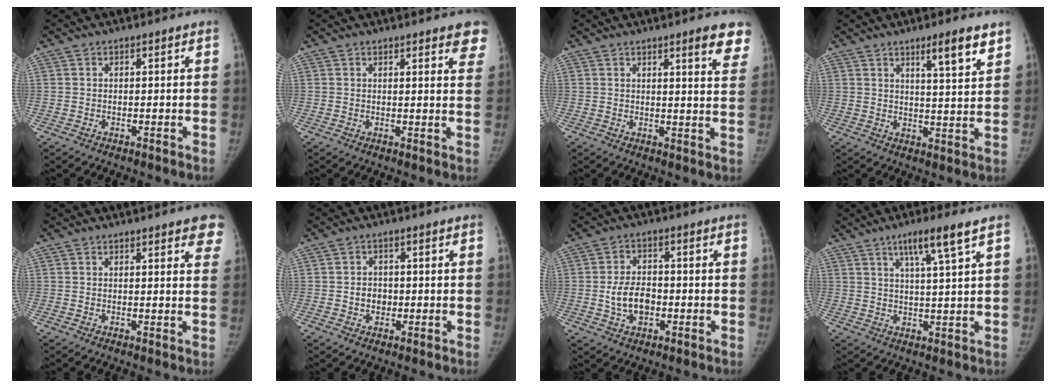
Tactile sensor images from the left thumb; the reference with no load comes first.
{"total": 5.8, "force": [4.3, 1.7, 3.4], "torque": [-0.014, -0.018, 0.036]}
{"total": 7.8, "force": [5.4, 1.5, 5.4], "torque": [-0.042, -0.026, 0.057]}
{"total": 7.5, "force": [4.8, 0.9, 5.7], "torque": [-0.079, -0.033, 0.073]}
{"total": 5.9, "force": [3.9, 1.8, 4.0], "torque": [-0.022, -0.011, 0.036]}
{"total": 3.1, "force": [-0.5, 2.7, 1.5], "torque": [-0.005, 0.006, -0.009]}
{"total": 7.0, "force": [-1.5, 4.7, 5.0], "torque": [-0.076, 0.013, -0.025]}
{"total": 7.1, "force": [4.1, -0.3, 5.8], "torque": [-0.104, -0.017, 0.075]}